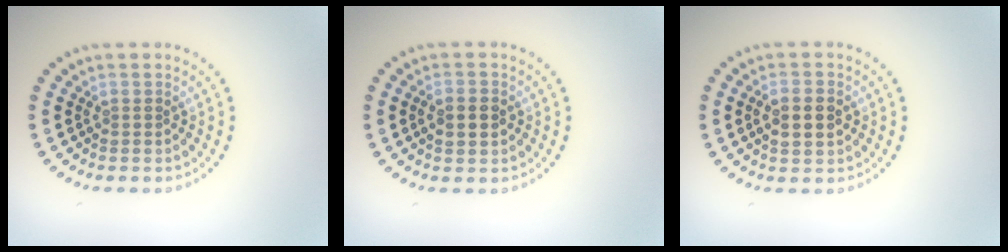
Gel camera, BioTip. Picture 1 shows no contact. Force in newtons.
{"total": 2.2, "press": 2.2, "slide": 0.2}
{"total": 2.8, "press": 2.8, "slide": 0.3}